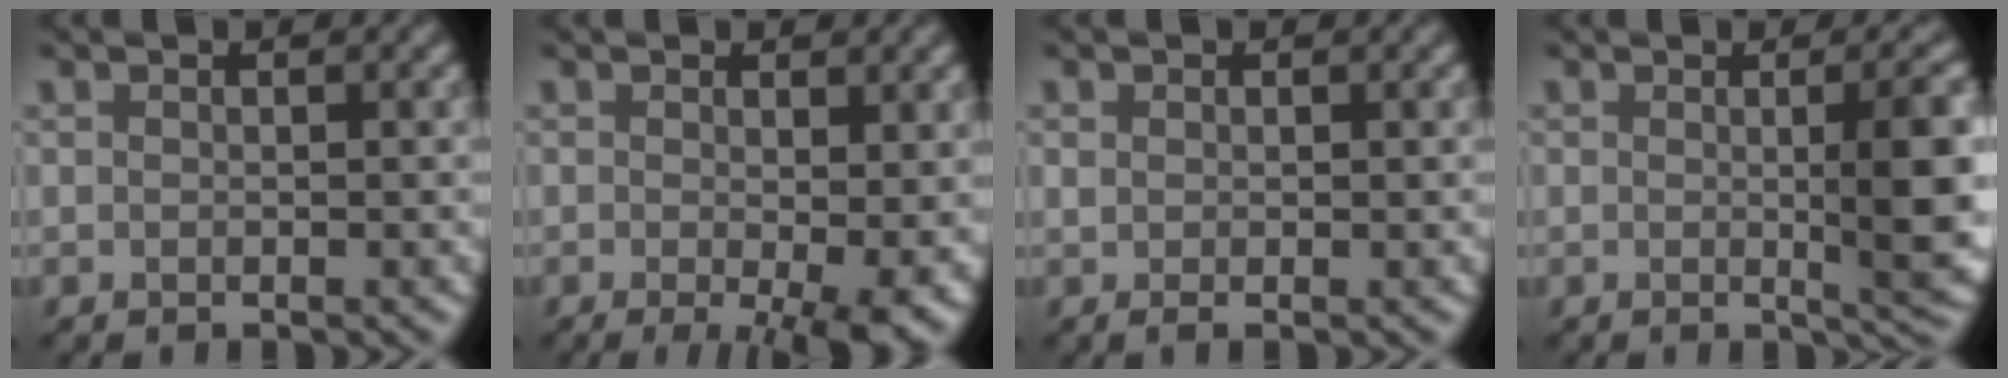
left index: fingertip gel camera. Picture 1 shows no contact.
{"total": 4.9, "force": [-0.7, 1.0, 4.7], "torque": [-0.069, -0.017, -0.007]}
{"total": 0.7, "force": [0.0, 0.3, 0.7], "torque": [-0.014, -0.002, 0.000]}
{"total": 6.0, "force": [0.2, 1.3, 5.9], "torque": [-0.073, -0.001, 0.001]}